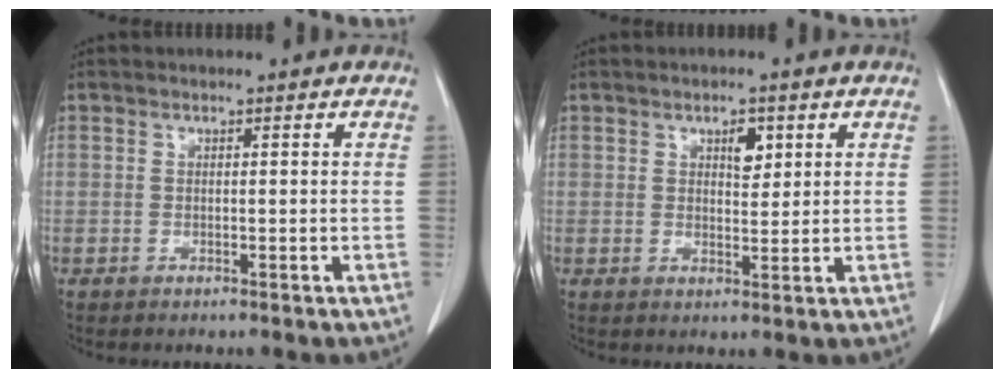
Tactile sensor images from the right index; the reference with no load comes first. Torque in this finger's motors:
{"motor_torque": [0.06, 0.04, 0.07, 0.03]}